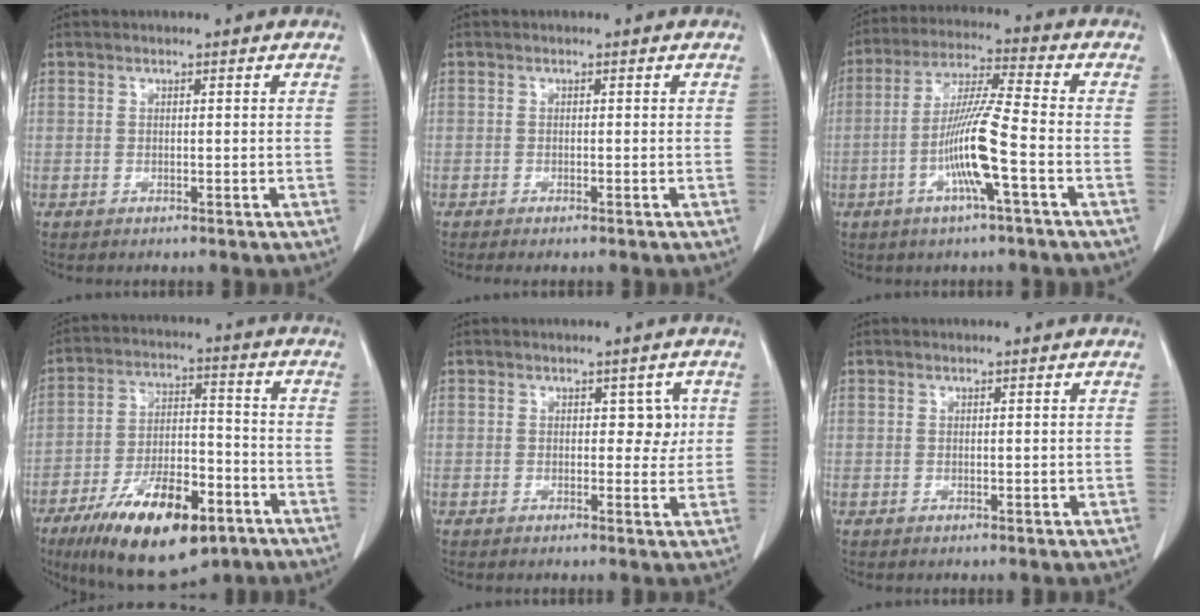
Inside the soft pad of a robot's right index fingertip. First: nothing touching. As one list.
[{"total": 1.2, "force": [-1.0, 0.0, 0.7], "torque": [-0.010, -0.003, -0.013]}, {"total": 10.7, "force": [-3.3, -0.3, 10.2], "torque": [-0.201, -0.002, -0.067]}, {"total": 17.5, "force": [-10.1, 6.5, 12.7], "torque": [-0.221, -0.007, -0.164]}, {"total": 2.8, "force": [0.6, 1.8, 2.0], "torque": [-0.014, 0.005, 0.007]}, {"total": 0.7, "force": [0.0, 0.5, 0.5], "torque": [-0.007, -0.001, 0.003]}]